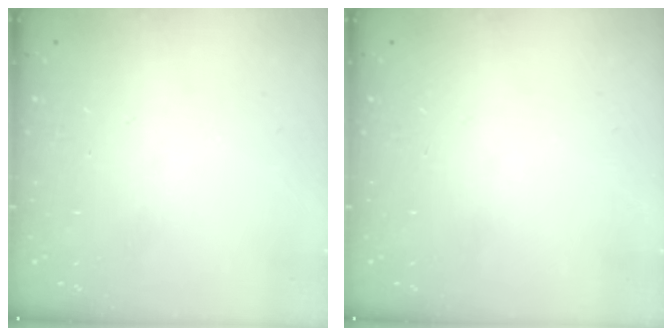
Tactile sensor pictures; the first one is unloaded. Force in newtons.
{"total": 0.0}